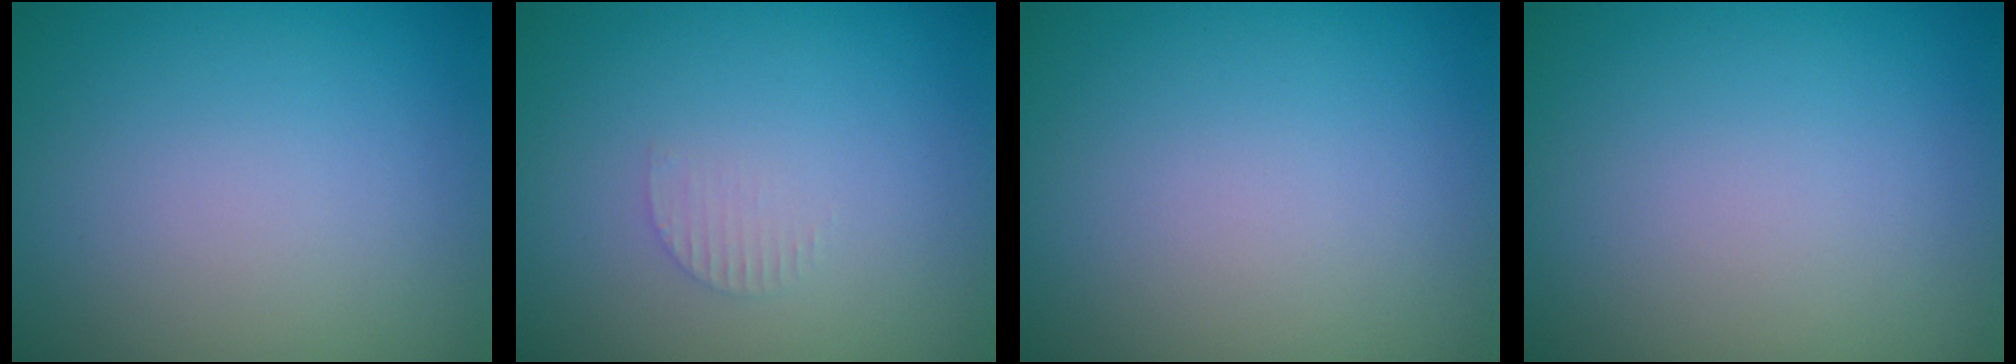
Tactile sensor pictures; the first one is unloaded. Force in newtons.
{"total": 0.8, "press": 0.8, "slide": 0.2}
{"total": 0.0}
{"total": 0.0}